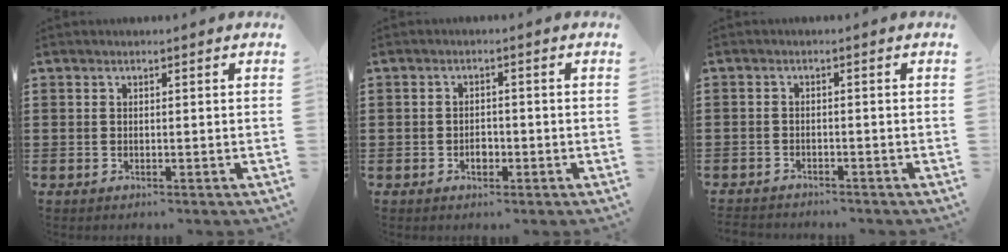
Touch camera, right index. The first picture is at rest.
{"total": 1.9, "force": [-0.9, 1.1, 1.3], "torque": [-0.028, -0.003, -0.016]}
{"total": 1.6, "force": [-1.5, 0.2, -0.1], "torque": [-0.003, 0.002, -0.035]}